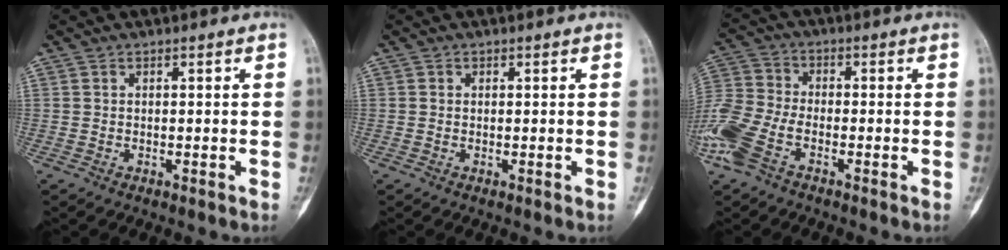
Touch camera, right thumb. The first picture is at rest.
{"total": 0.0}
{"total": 11.2, "force": [-5.3, 6.0, 7.9], "torque": [-0.197, 0.013, -0.113]}